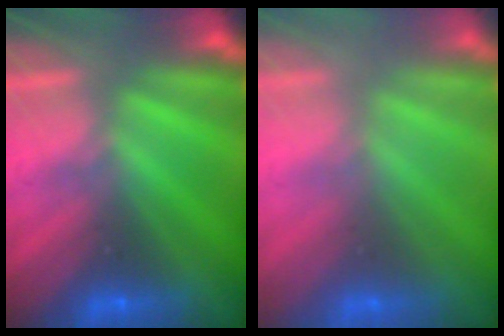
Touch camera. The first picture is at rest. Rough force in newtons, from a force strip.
{"total": 2.5}